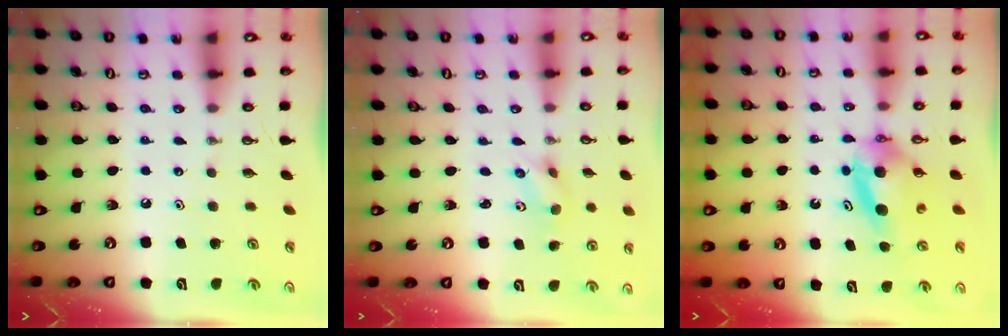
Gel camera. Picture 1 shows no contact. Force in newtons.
{"total": 2.5, "press": 2.3, "slide": 0.9}
{"total": 6.4, "press": 5.4, "slide": 3.6}